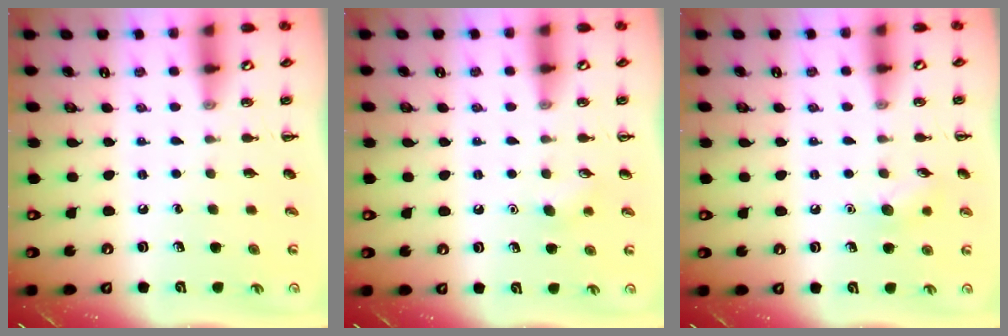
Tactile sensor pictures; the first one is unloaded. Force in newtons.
{"total": 4.7, "press": 4.5, "slide": 1.2}
{"total": 7.1, "press": 6.9, "slide": 1.9}